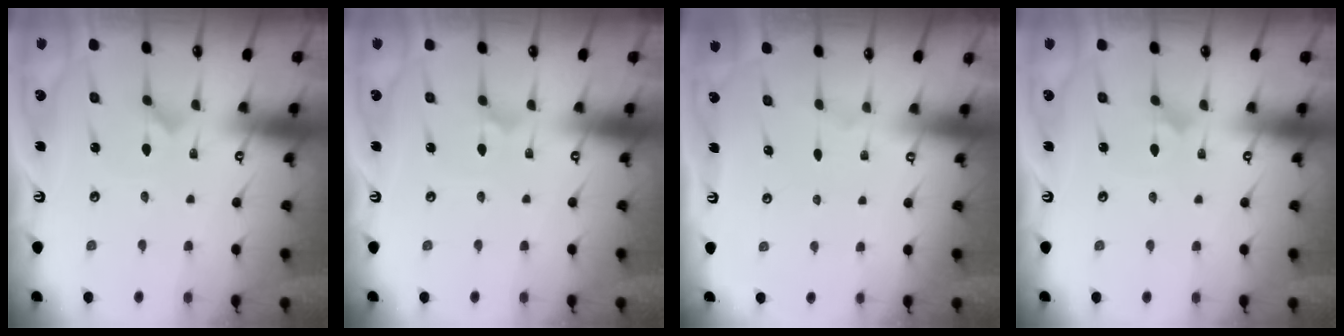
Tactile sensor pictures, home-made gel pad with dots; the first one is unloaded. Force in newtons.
{"total": 1.1, "press": 1.0, "slide": 0.2}
{"total": 0.0}
{"total": 1.4, "press": 1.4, "slide": 0.1}